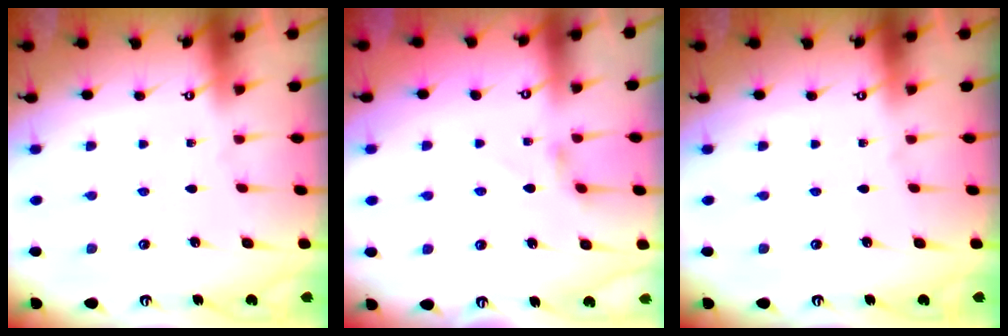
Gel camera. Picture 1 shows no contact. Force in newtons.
{"total": 3.0, "press": 2.9, "slide": 0.5}
{"total": 0.0}